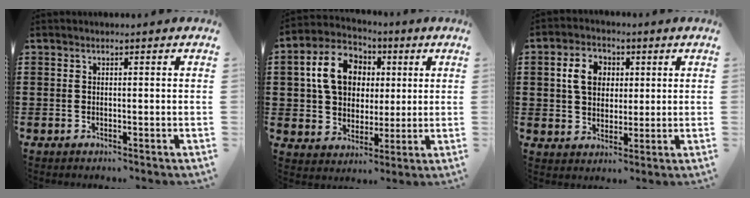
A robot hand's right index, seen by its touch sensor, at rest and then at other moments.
{"total": 10.7, "force": [2.0, 8.4, 6.3], "torque": [-0.145, 0.019, 0.033]}
{"total": 6.2, "force": [1.5, 4.9, 3.5], "torque": [-0.071, 0.011, 0.021]}